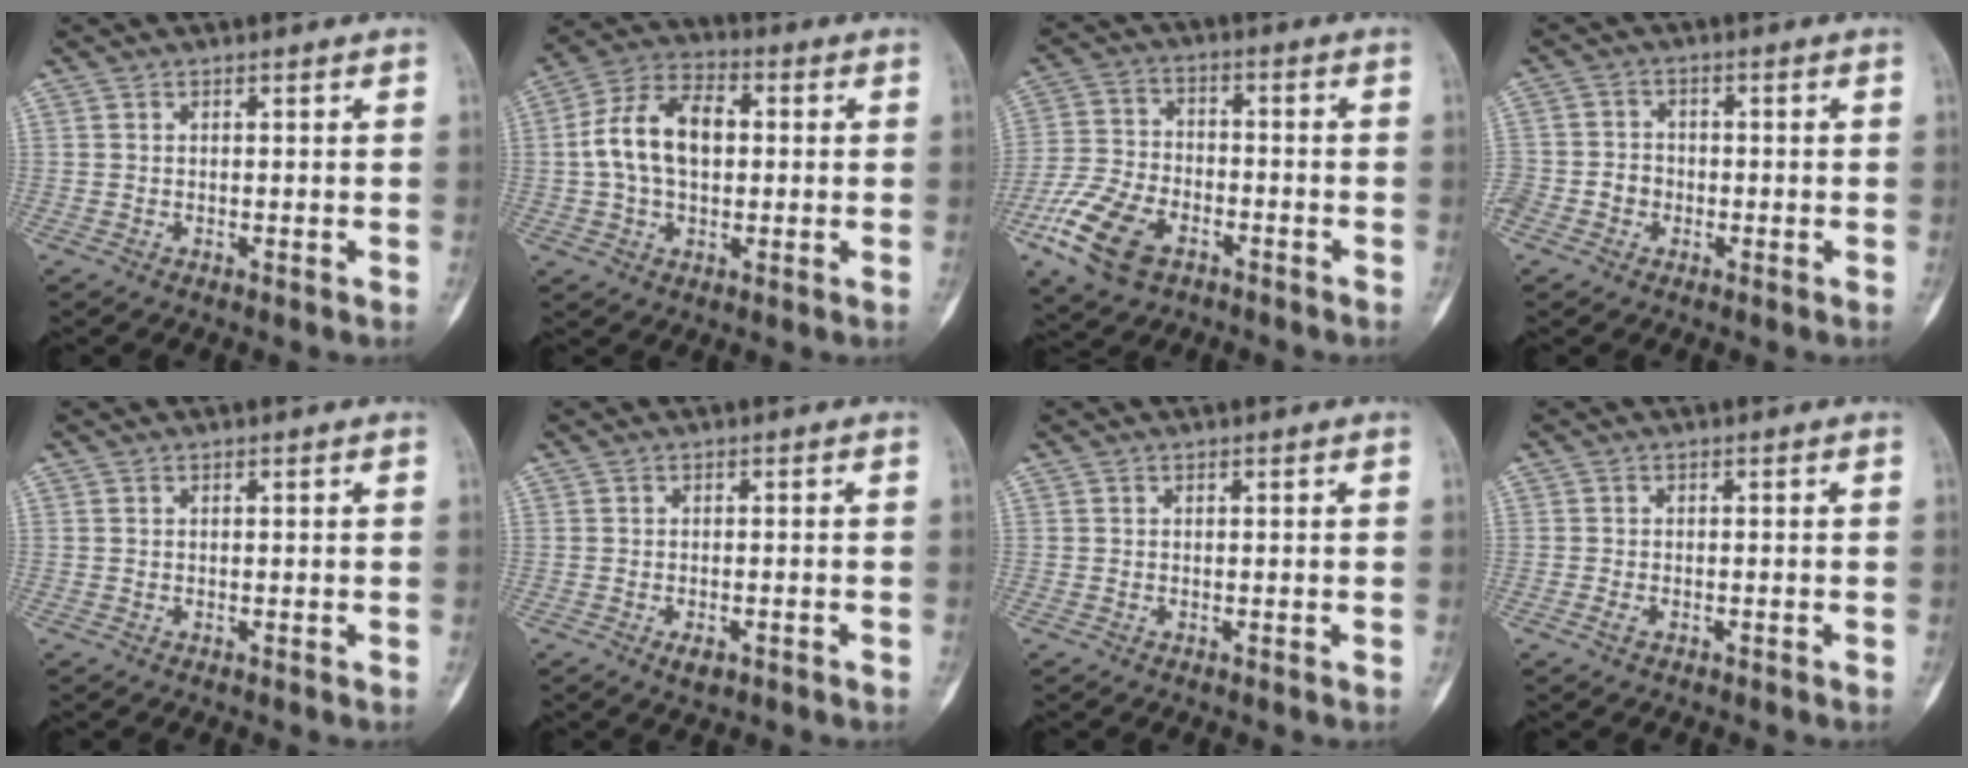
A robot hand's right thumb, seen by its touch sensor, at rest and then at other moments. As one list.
[{"total": 12.9, "force": [0.9, 8.1, 10.0], "torque": [-0.175, 0.028, 0.009]}, {"total": 13.4, "force": [-6.7, 7.8, 8.5], "torque": [-0.168, 0.020, -0.128]}, {"total": 7.0, "force": [-2.4, 6.0, 2.6], "torque": [-0.049, 0.022, -0.041]}, {"total": 0.0}, {"total": 2.4, "force": [-1.3, 1.1, 1.7], "torque": [-0.025, 0.004, -0.016]}, {"total": 0.0}, {"total": 1.2, "force": [-0.7, 0.7, 0.8], "torque": [-0.018, 0.004, -0.013]}]